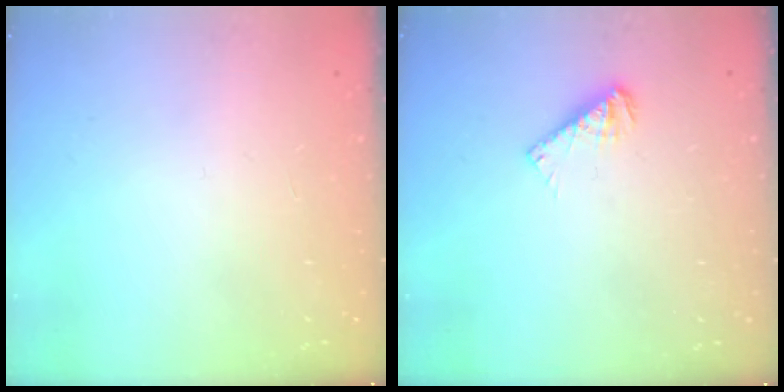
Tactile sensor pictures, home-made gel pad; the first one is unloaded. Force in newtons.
{"total": 5.3, "press": 5.3, "slide": 0.4}